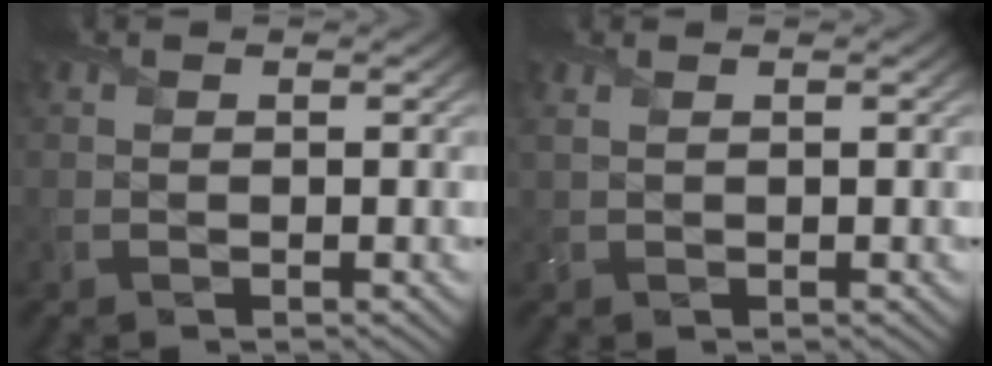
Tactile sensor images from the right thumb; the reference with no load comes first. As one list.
[{"total": 1.1, "force": [0.7, 0.5, 0.7], "torque": [-0.024, 0.002, 0.018]}]